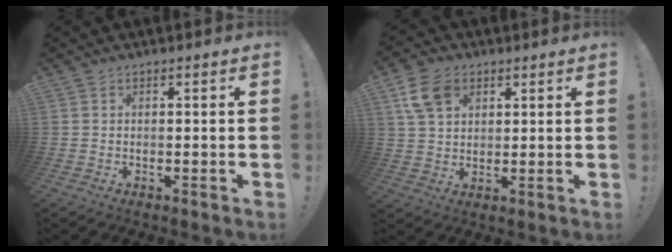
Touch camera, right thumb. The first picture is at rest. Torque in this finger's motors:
{"motor_torque": [1.38, 1.81, 0.15, -0.18, 0.00]}